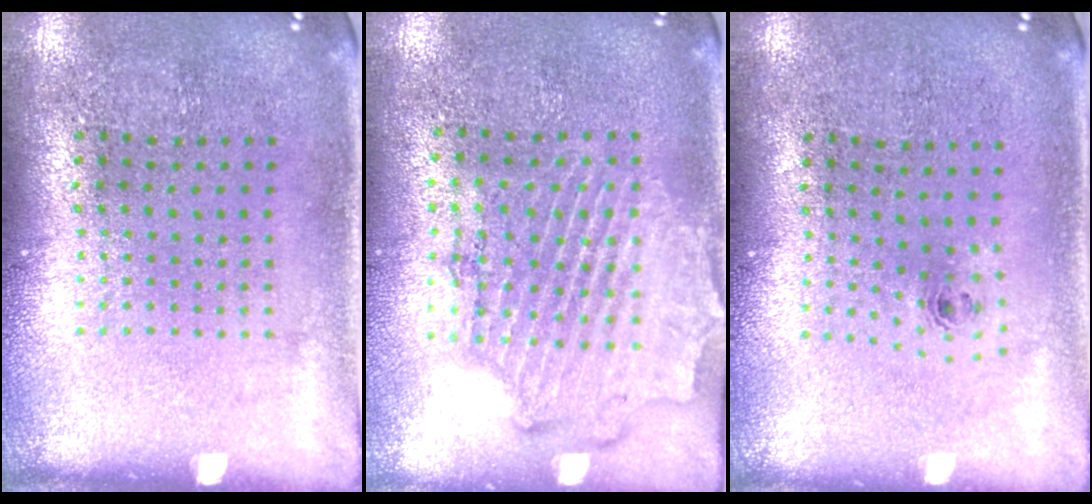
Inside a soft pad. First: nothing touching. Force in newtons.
{"total": 1.8, "press": 1.7, "slide": 0.6}
{"total": 0.8, "press": 0.3, "slide": 0.7}